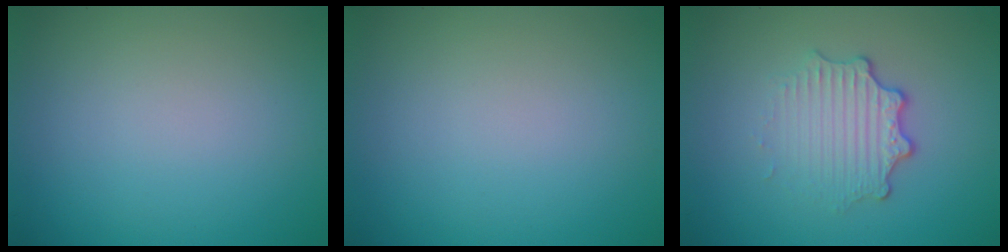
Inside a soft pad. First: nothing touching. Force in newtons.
{"total": 0.0}
{"total": 3.3, "press": 2.5, "slide": 2.2}